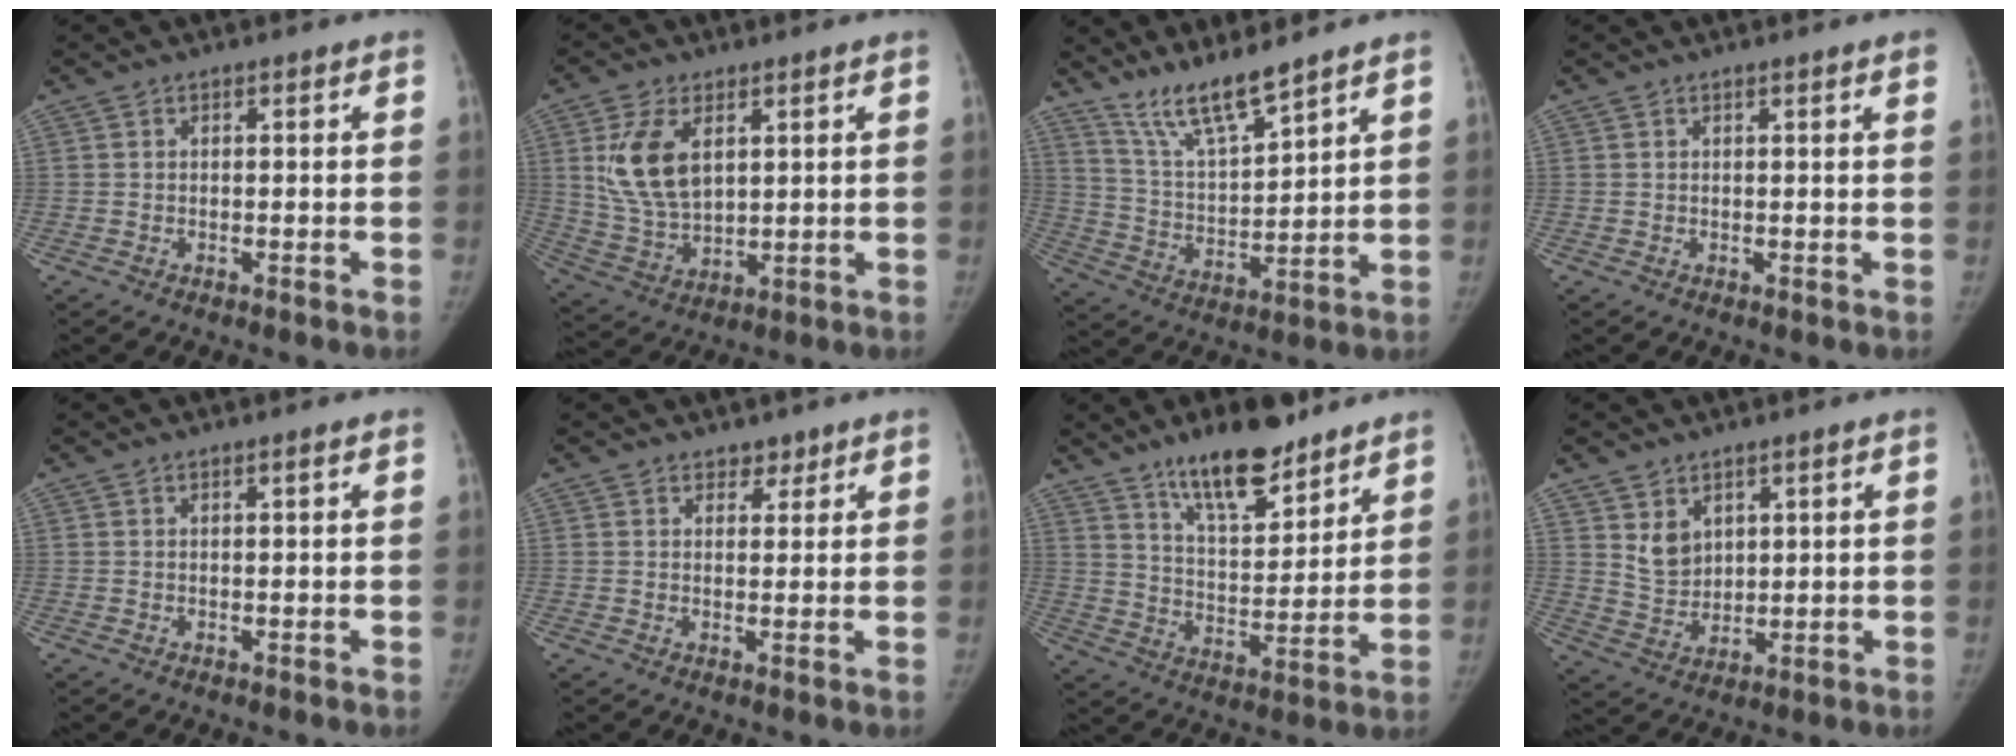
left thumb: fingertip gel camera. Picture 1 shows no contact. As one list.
[{"total": 11.9, "force": [3.7, 6.8, 9.0], "torque": [-0.164, -0.013, 0.082]}, {"total": 10.3, "force": [8.7, 1.1, 5.4], "torque": [-0.091, -0.059, 0.174]}, {"total": 2.1, "force": [1.4, -0.1, 1.6], "torque": [-0.019, 0.002, 0.013]}, {"total": 0.0}, {"total": 2.1, "force": [1.7, 1.3, 0.3], "torque": [0.018, -0.008, 0.020]}, {"total": 15.1, "force": [11.0, 5.2, 8.9], "torque": [-0.109, -0.070, 0.189]}, {"total": 5.5, "force": [2.7, 4.0, 2.6], "torque": [-0.023, -0.023, 0.063]}]